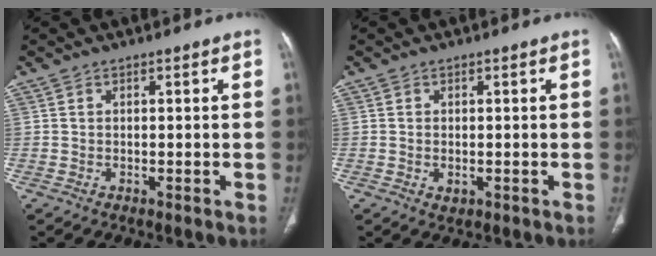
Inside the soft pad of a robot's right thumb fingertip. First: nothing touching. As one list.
[{"total": 1.5, "force": [-0.3, 1.0, 1.0], "torque": [-0.018, -0.003, -0.001]}]